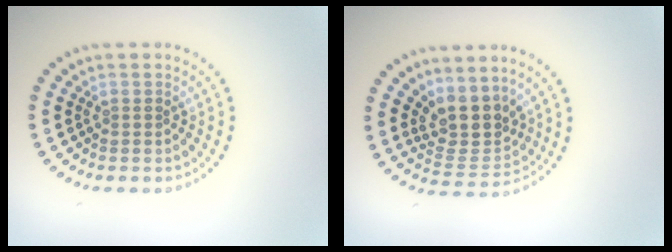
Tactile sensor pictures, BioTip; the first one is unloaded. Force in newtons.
{"total": 3.9, "press": 3.1, "slide": 2.4}